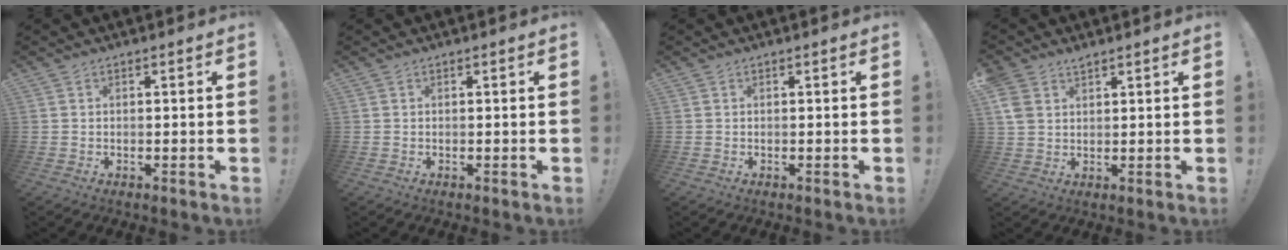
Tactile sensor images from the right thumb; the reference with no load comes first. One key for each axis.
{"total": 0.0}
{"total": 0.0}
{"total": 5.3, "fx": 2.9, "fy": 3.6, "fz": 2.6, "tx": -0.045, "ty": -0.013, "tz": 0.057}